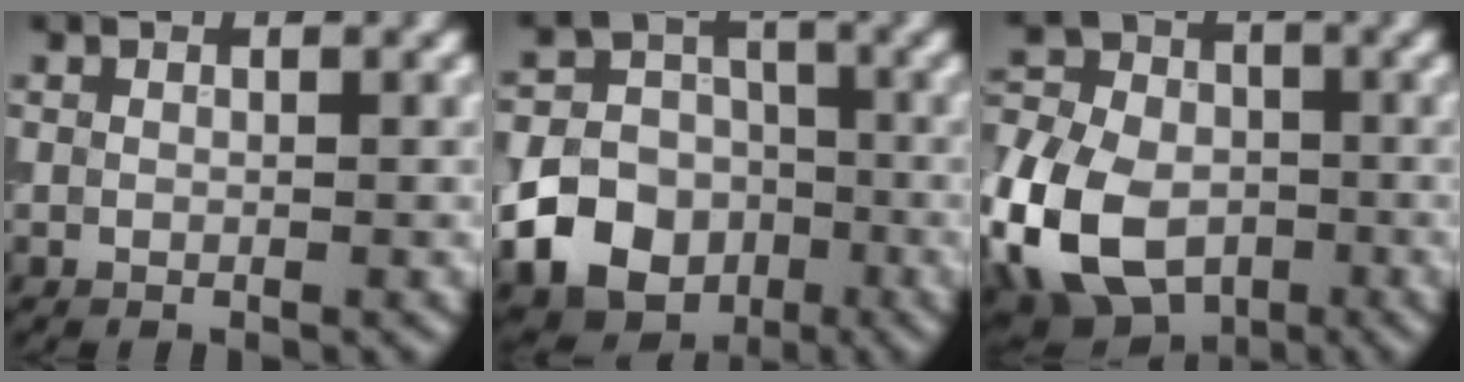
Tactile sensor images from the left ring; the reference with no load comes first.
{"total": 14.8, "force": [-5.6, 13.0, 4.4], "torque": [-0.083, -0.040, -0.108]}
{"total": 15.5, "force": [-5.2, 11.2, 9.4], "torque": [-0.199, -0.025, -0.108]}